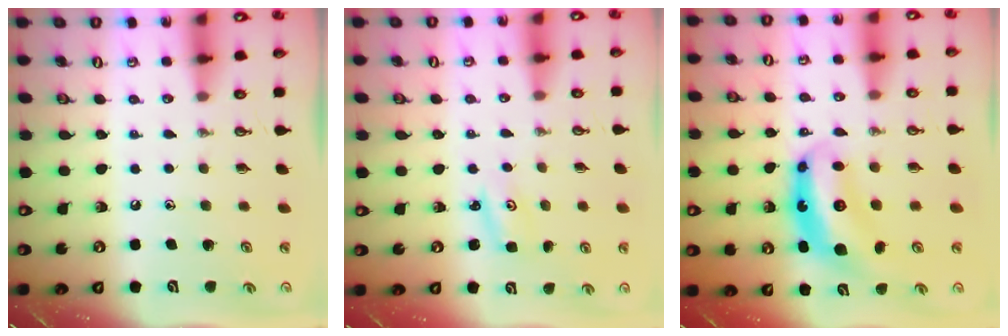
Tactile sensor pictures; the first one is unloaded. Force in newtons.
{"total": 3.4, "press": 3.4, "slide": 0.4}
{"total": 8.1, "press": 8.1, "slide": 0.8}